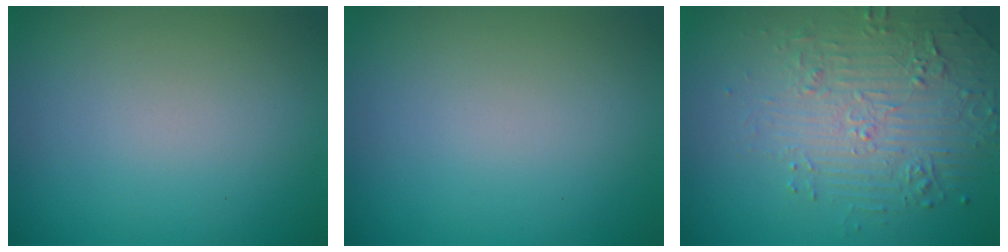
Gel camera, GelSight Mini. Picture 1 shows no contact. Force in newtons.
{"total": 0.0}
{"total": 4.8, "press": 3.6, "slide": 3.2}